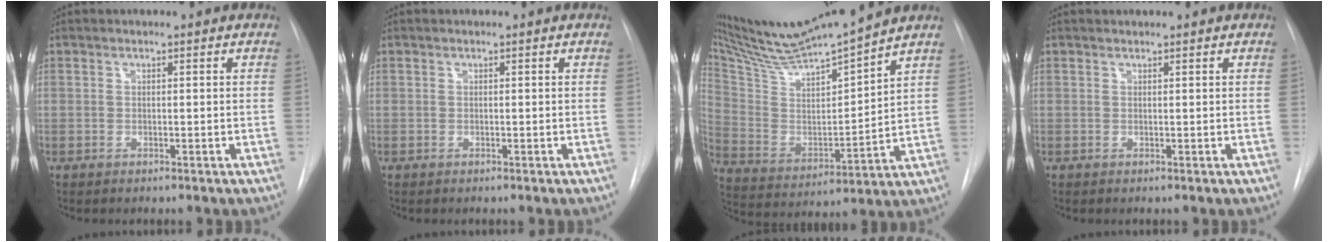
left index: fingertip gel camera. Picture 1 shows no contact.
{"total": 0.0}
{"total": 17.8, "force": [16.2, -0.6, 7.2], "torque": [-0.140, -0.014, 0.291]}
{"total": 1.2, "force": [1.1, 0.1, 0.3], "torque": [-0.005, 0.017, 0.018]}